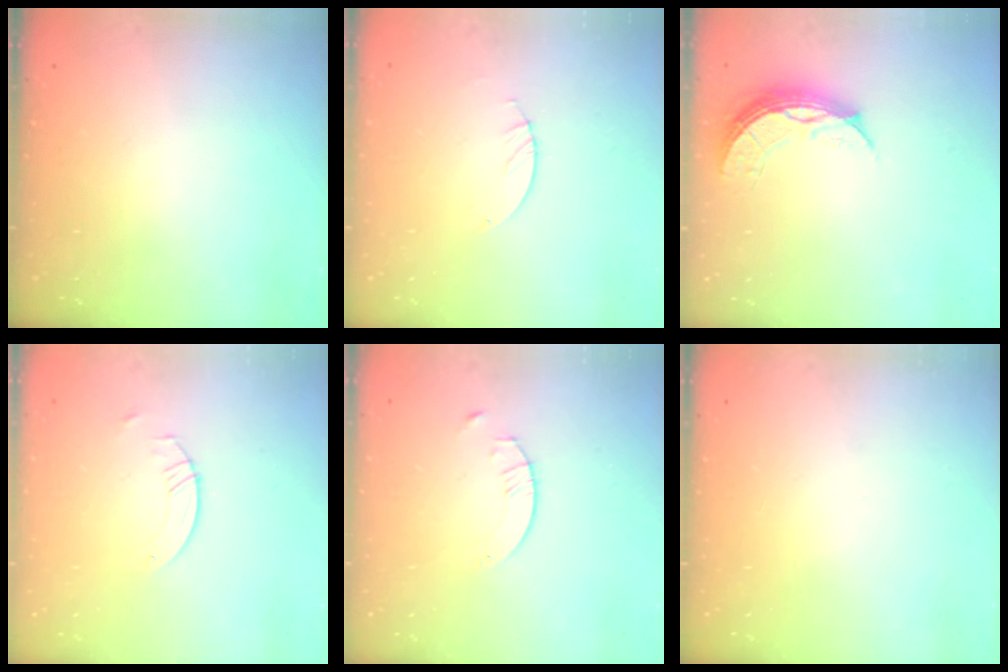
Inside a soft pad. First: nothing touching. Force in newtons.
{"total": 0.9, "press": 0.8, "slide": 0.2}
{"total": 8.8, "press": 8.7, "slide": 0.6}
{"total": 0.8, "press": 0.8, "slide": 0.2}
{"total": 1.6, "press": 1.6, "slide": 0.2}
{"total": 0.0}